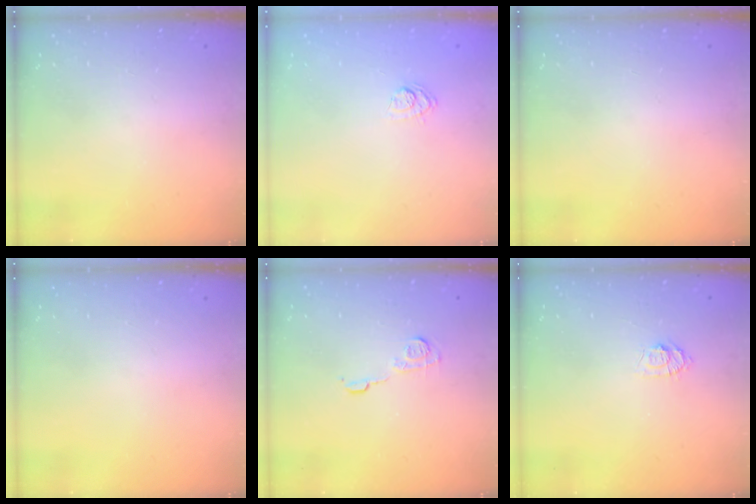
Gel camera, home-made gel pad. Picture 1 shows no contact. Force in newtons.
{"total": 6.2, "press": 6.0, "slide": 1.6}
{"total": 0.0}
{"total": 0.0}
{"total": 7.4, "press": 7.3, "slide": 0.6}
{"total": 7.1, "press": 7.0, "slide": 0.9}